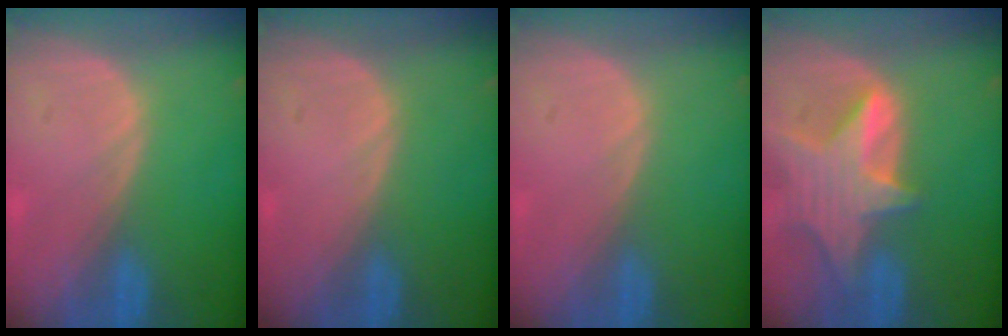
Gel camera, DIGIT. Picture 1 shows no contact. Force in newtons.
{"total": 0.0}
{"total": 0.0}
{"total": 8.5, "press": 7.6, "slide": 3.7}